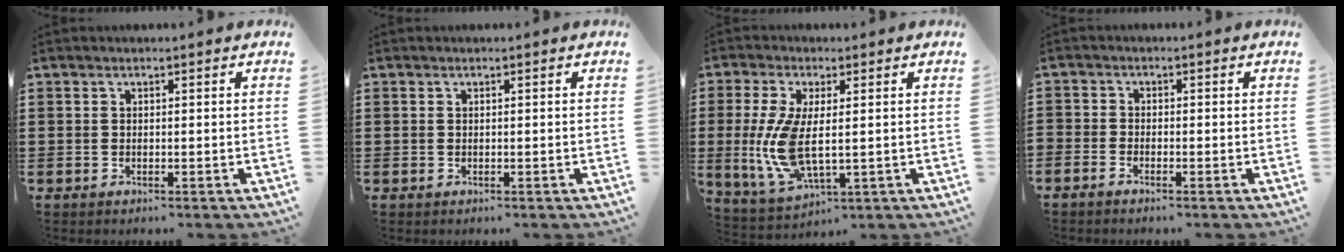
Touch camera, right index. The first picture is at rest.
{"total": 0.0}
{"total": 9.3, "force": [0.2, 4.0, 8.4], "torque": [-0.201, -0.019, 0.002]}
{"total": 1.2, "force": [-1.2, 0.2, 0.0], "torque": [-0.003, 0.001, -0.024]}